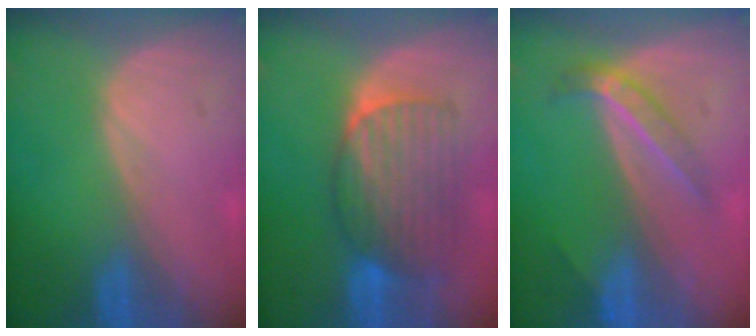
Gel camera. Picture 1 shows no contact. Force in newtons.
{"total": 7.9, "press": 7.7, "slide": 1.5}
{"total": 4.0, "press": 3.9, "slide": 0.7}